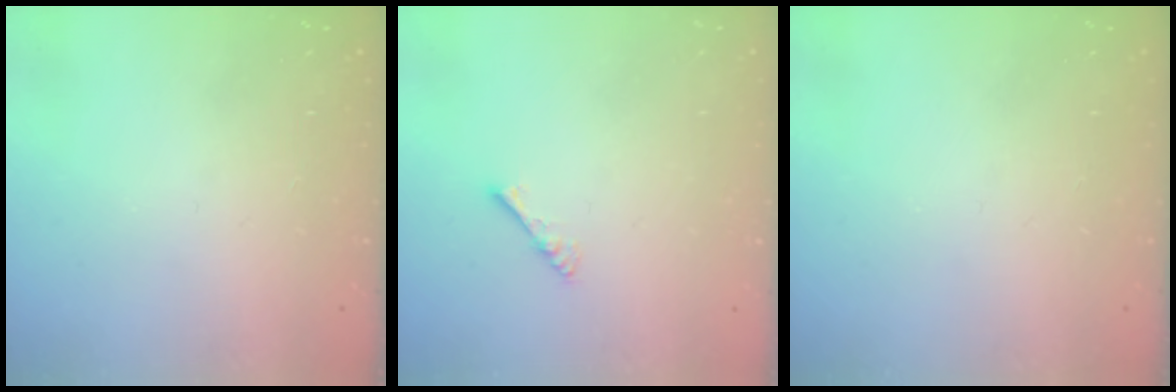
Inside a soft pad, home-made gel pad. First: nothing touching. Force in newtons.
{"total": 4.0, "press": 3.9, "slide": 0.6}
{"total": 0.0}